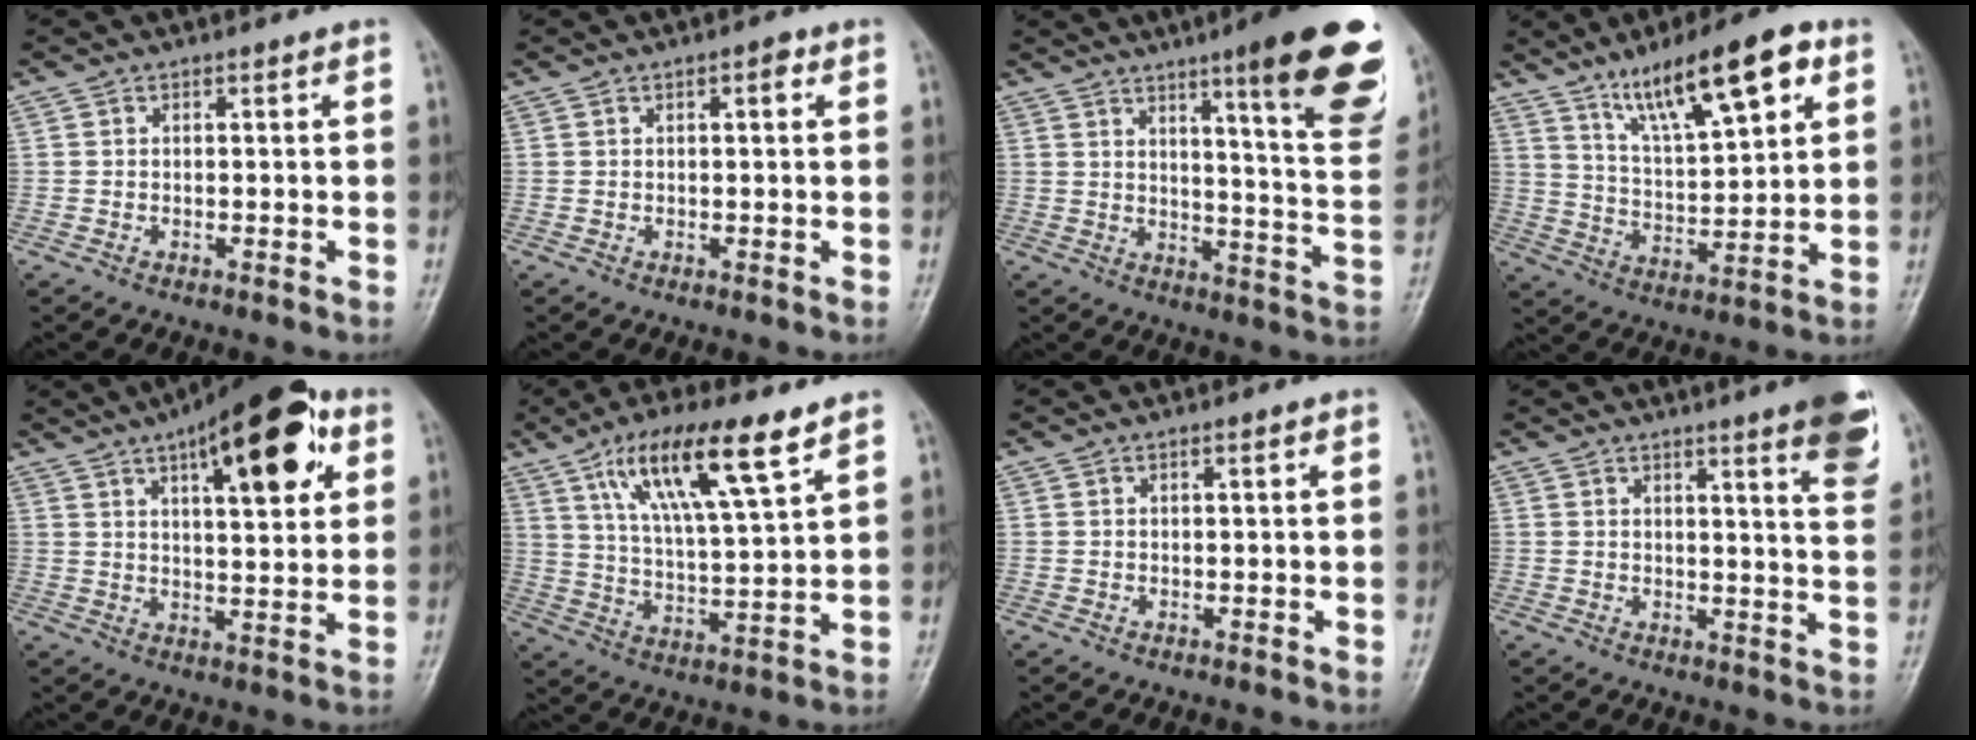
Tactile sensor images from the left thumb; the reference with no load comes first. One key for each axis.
{"total": 1.8, "fx": 0.7, "fy": 0.7, "fz": 1.5, "tx": -0.020, "ty": 0.002, "tz": 0.007}
{"total": 21.6, "fx": 12.3, "fy": 3.5, "fz": 17.4, "tx": -0.199, "ty": -0.063, "tz": 0.161}
{"total": 16.3, "fx": 9.0, "fy": 4.7, "fz": 12.8, "tx": -0.187, "ty": -0.029, "tz": 0.155}
{"total": 18.3, "fx": 8.5, "fy": 6.6, "fz": 14.9, "tx": -0.182, "ty": -0.014, "tz": 0.119}
{"total": 15.7, "fx": 8.9, "fy": 3.4, "fz": 12.5, "tx": -0.215, "ty": -0.028, "tz": 0.165}
{"total": 0.6, "fx": 0.3, "fy": 0.0, "fz": 0.5, "tx": -0.009, "ty": 0.001, "tz": 0.005}
{"total": 10.6, "fx": 6.5, "fy": 1.3, "fz": 8.3, "tx": -0.087, "ty": -0.032, "tz": 0.070}